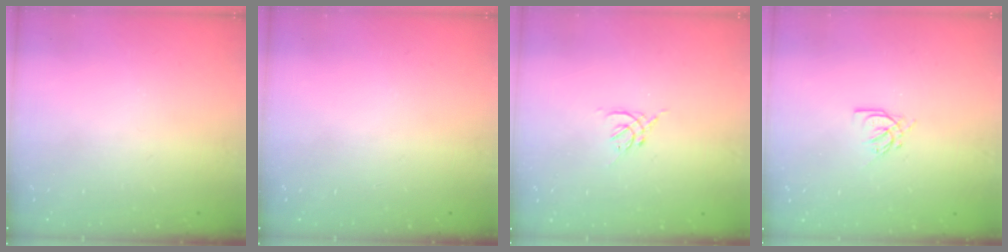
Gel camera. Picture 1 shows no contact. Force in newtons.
{"total": 0.0}
{"total": 1.7, "press": 1.6, "slide": 0.6}
{"total": 4.4, "press": 4.4, "slide": 0.3}